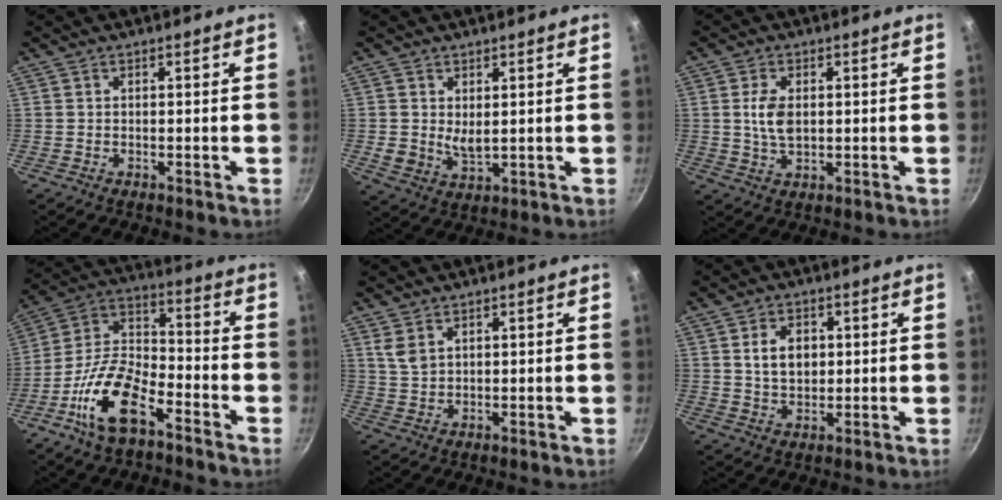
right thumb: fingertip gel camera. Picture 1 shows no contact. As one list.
[{"total": 4.6, "force": [1.2, 3.0, 3.2], "torque": [-0.051, -0.021, 0.027]}, {"total": 5.6, "force": [0.8, 3.3, 4.5], "torque": [-0.083, -0.005, 0.017]}, {"total": 15.6, "force": [-8.4, 7.0, 11.1], "torque": [-0.201, 0.060, -0.175]}, {"total": 3.8, "force": [1.9, 2.3, 2.3], "torque": [-0.039, -0.007, 0.043]}, {"total": 6.7, "force": [1.4, 4.7, 4.5], "torque": [-0.062, -0.005, 0.027]}]